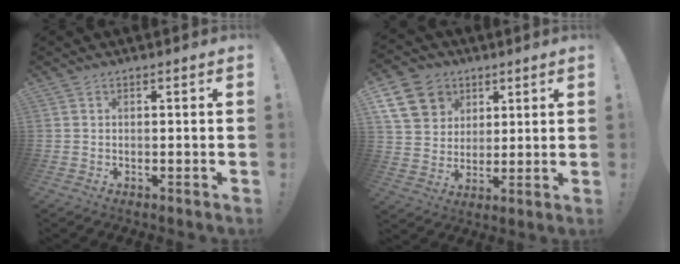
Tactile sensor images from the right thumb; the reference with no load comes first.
{"total": 15.1, "force": [6.2, 12.2, 6.2], "torque": [-0.089, -0.024, 0.130]}